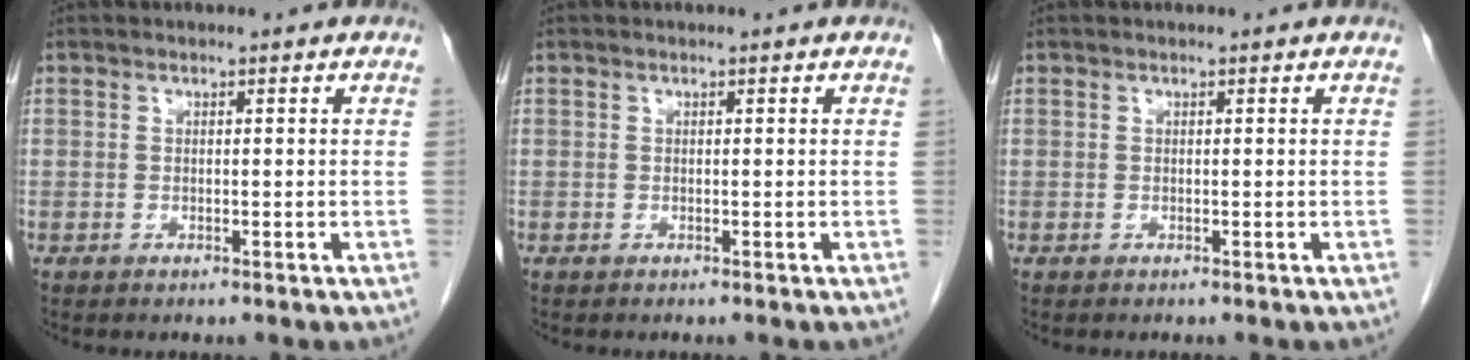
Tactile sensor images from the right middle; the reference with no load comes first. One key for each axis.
{"total": 0.0}
{"total": 0.0}